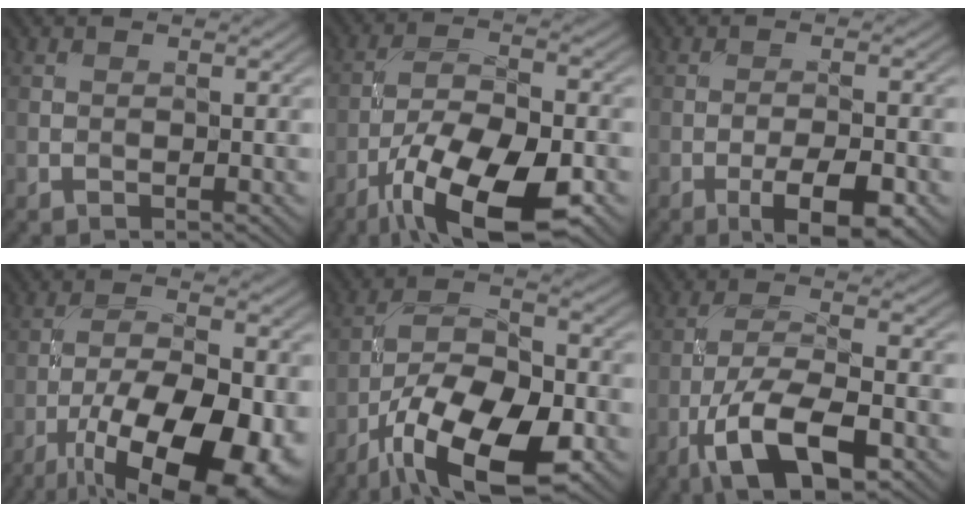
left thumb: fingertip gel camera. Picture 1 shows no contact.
{"total": 13.5, "force": [-7.2, 4.9, 10.3], "torque": [-0.194, -0.009, -0.138]}
{"total": 6.4, "force": [-3.2, 1.9, 5.2], "torque": [-0.085, 0.002, -0.047]}
{"total": 16.1, "force": [-7.8, 6.3, 12.6], "torque": [-0.210, -0.014, -0.125]}
{"total": 14.7, "force": [-8.0, 6.0, 10.8], "torque": [-0.200, -0.008, -0.158]}
{"total": 10.9, "force": [-5.5, 3.7, 8.7], "torque": [-0.164, -0.004, -0.110]}